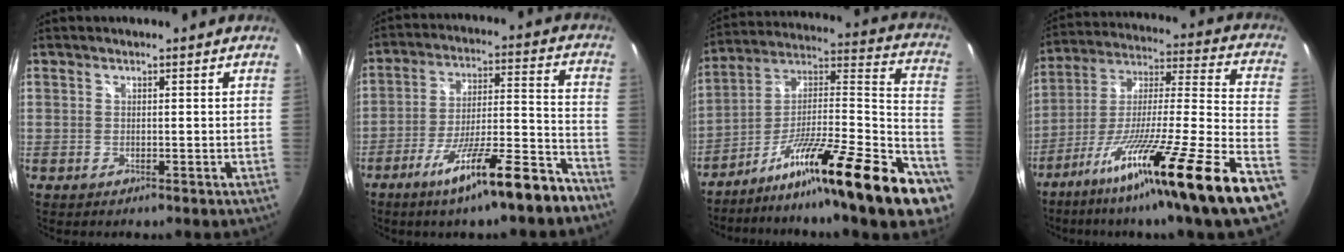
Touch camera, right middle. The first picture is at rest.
{"total": 16.5, "force": [-12.0, 1.0, 11.3], "torque": [-0.191, -0.018, -0.186]}
{"total": 29.4, "force": [-18.4, 4.7, 22.5], "torque": [-0.284, 0.001, -0.283]}
{"total": 27.2, "force": [-18.5, -1.3, 19.9], "torque": [-0.300, -0.065, -0.296]}